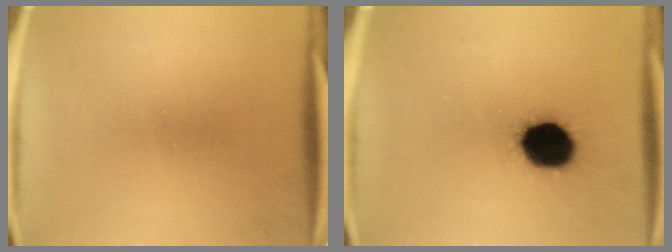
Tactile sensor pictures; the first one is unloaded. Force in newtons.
{"total": 14.2}